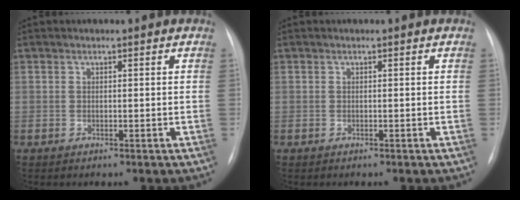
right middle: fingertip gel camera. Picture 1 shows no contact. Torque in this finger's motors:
{"motor_torque": [0.25, -0.28, 0.03, 0.02]}